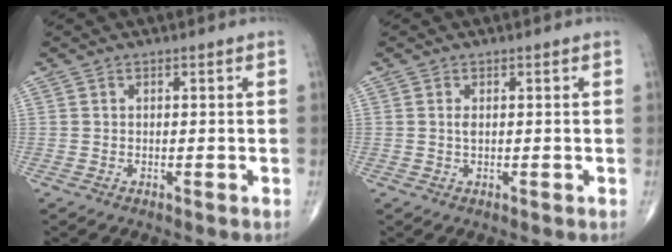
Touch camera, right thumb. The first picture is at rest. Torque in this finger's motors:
{"motor_torque": [0.00, 0.32, 0.13, 0.05, 0.00]}